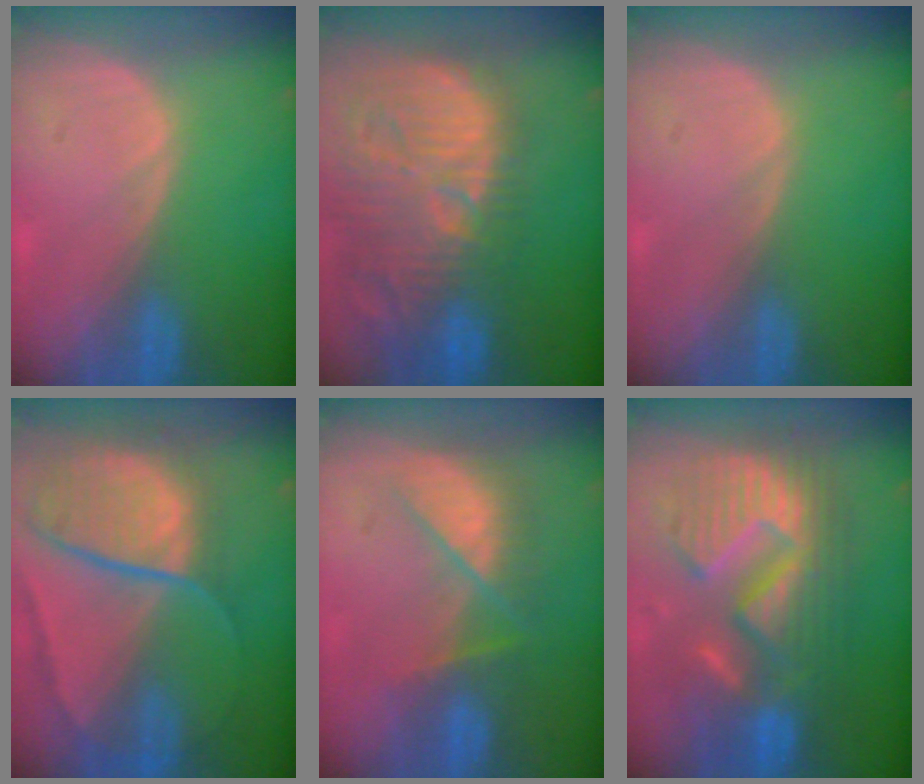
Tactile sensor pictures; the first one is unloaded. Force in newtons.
{"total": 15.1, "press": 13.2, "slide": 7.4}
{"total": 0.0}
{"total": 10.7, "press": 8.9, "slide": 5.9}
{"total": 7.1, "press": 6.9, "slide": 1.3}
{"total": 13.1, "press": 13.0, "slide": 1.4}